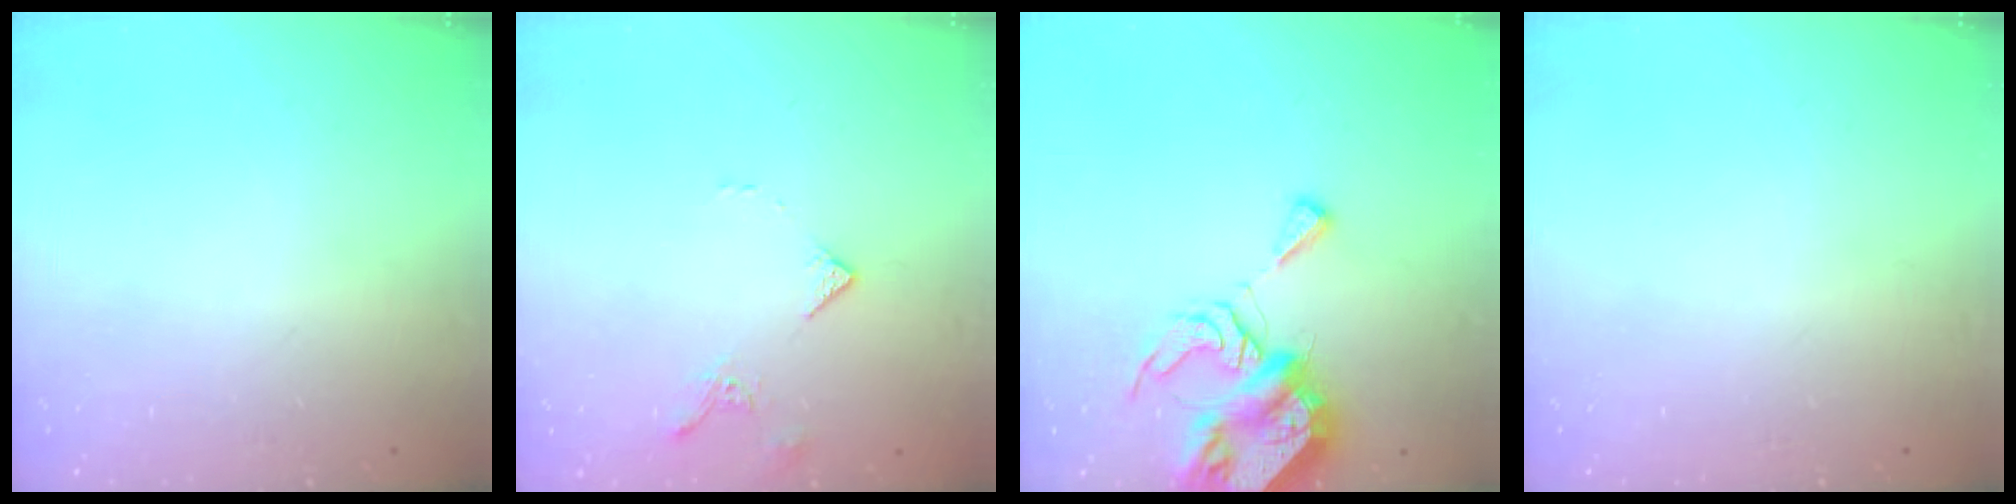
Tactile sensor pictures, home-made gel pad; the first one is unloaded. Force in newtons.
{"total": 4.4, "press": 4.4, "slide": 0.8}
{"total": 10.3, "press": 10.2, "slide": 1.1}
{"total": 0.0}